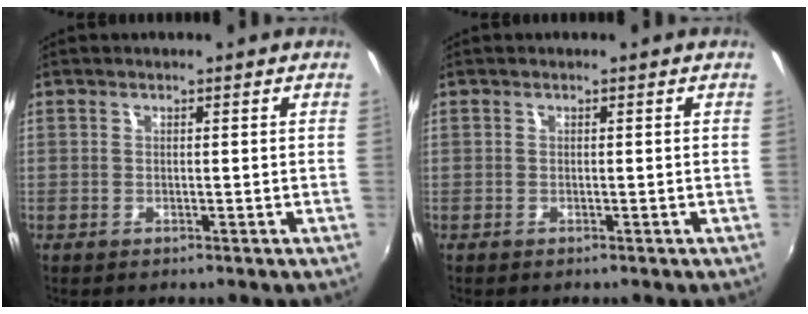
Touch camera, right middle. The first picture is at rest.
{"total": 0.0}